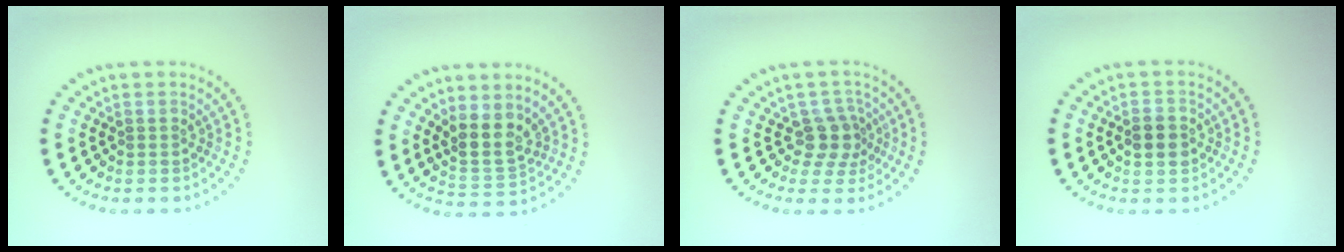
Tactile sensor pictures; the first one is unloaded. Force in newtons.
{"total": 3.5, "press": 3.0, "slide": 1.8}
{"total": 2.7, "press": 2.1, "slide": 1.7}
{"total": 2.6, "press": 2.6, "slide": 0.1}